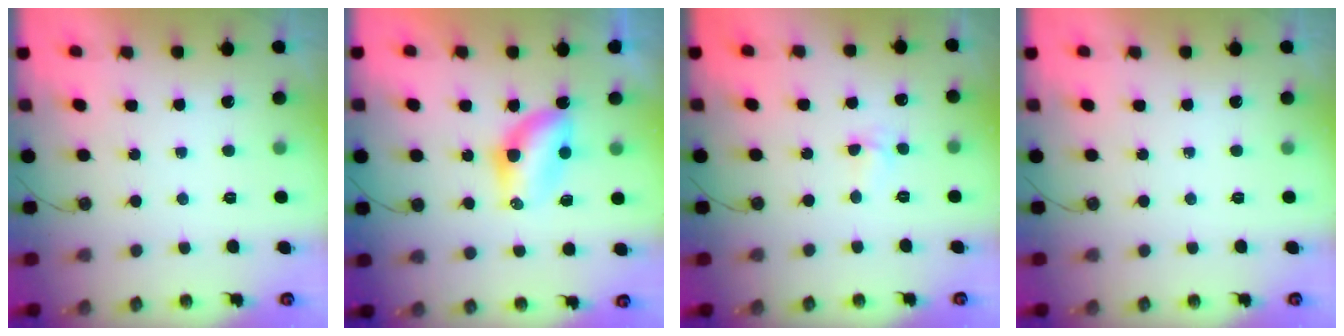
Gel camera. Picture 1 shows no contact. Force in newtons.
{"total": 6.3, "press": 6.3, "slide": 0.2}
{"total": 3.6, "press": 3.6, "slide": 0.4}
{"total": 0.0}